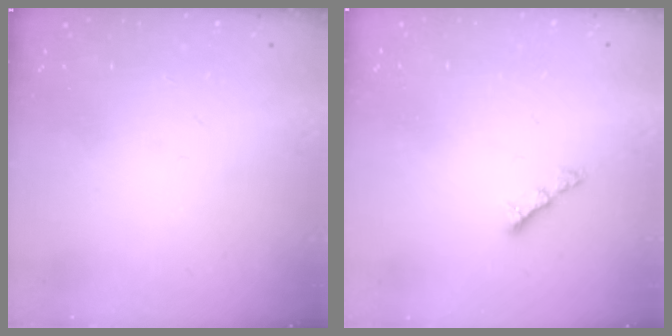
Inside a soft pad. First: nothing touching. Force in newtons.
{"total": 3.6, "press": 3.6, "slide": 0.2}